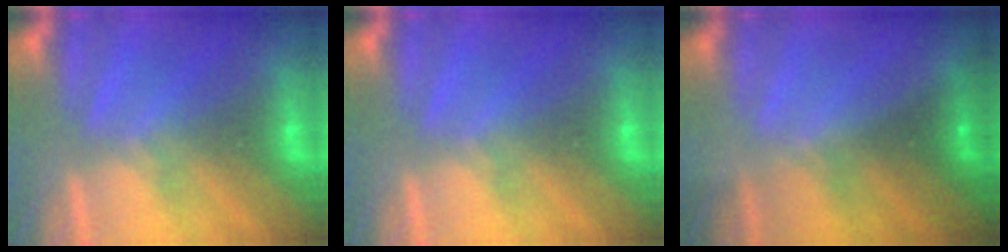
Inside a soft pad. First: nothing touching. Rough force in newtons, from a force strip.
{"total": 0.0}
{"total": 1.4}